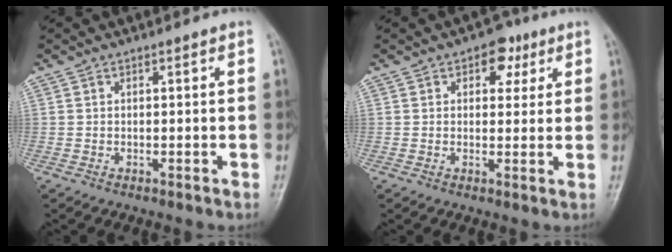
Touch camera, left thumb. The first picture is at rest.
{"total": 5.0, "force": [2.3, 3.4, 2.8], "torque": [-0.004, -0.003, 0.025]}